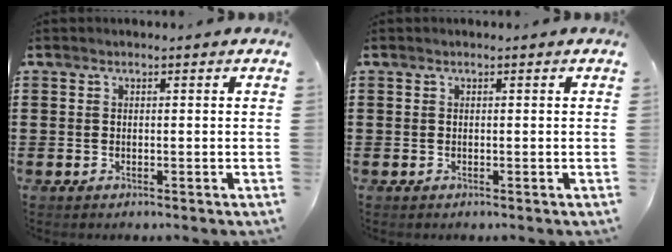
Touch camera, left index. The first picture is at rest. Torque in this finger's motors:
{"motor_torque": [0.00, 0.01, -0.02, 0.01]}